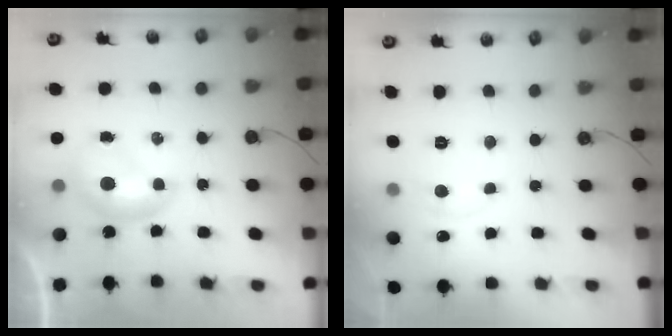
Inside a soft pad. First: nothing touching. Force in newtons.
{"total": 0.9, "press": 0.4, "slide": 0.8}